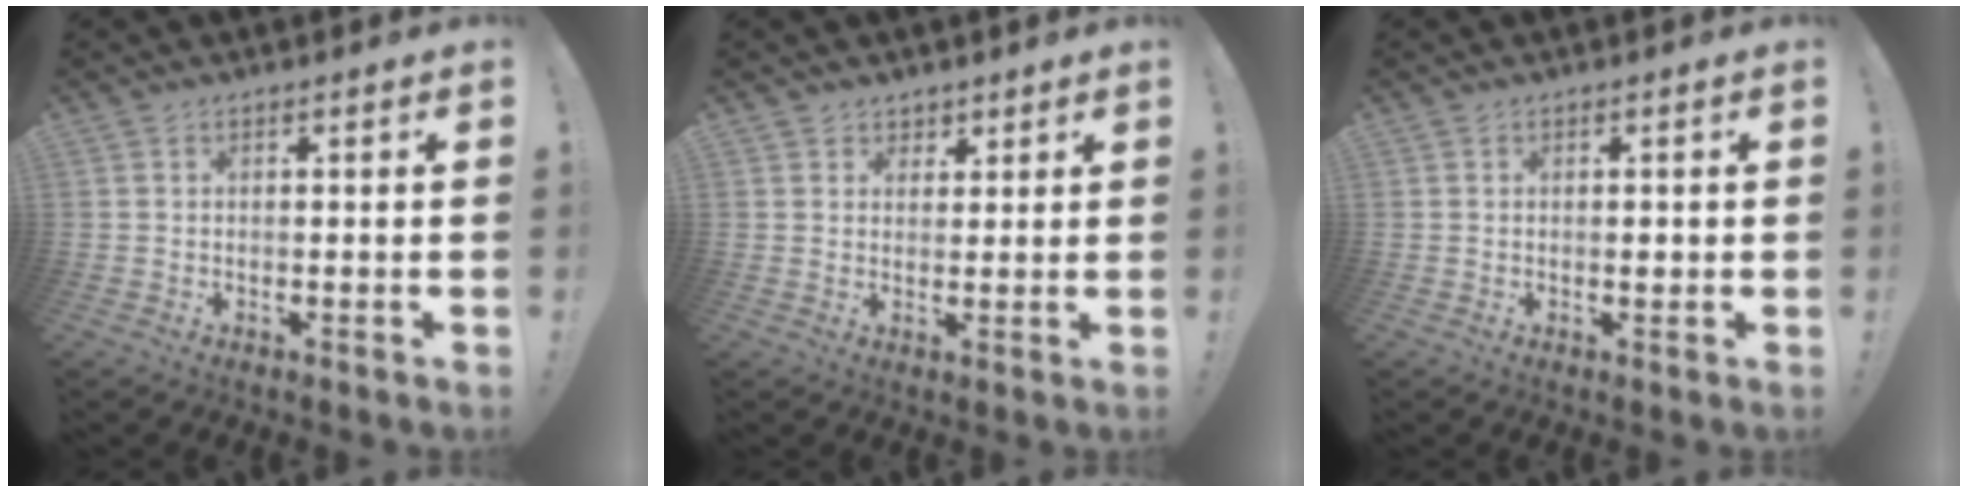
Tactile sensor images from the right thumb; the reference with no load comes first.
{"total": 3.6, "force": [2.6, 2.5, 0.1], "torque": [0.011, -0.015, 0.046]}
{"total": 0.6, "force": [0.0, 0.5, 0.4], "torque": [0.002, 0.000, -0.002]}